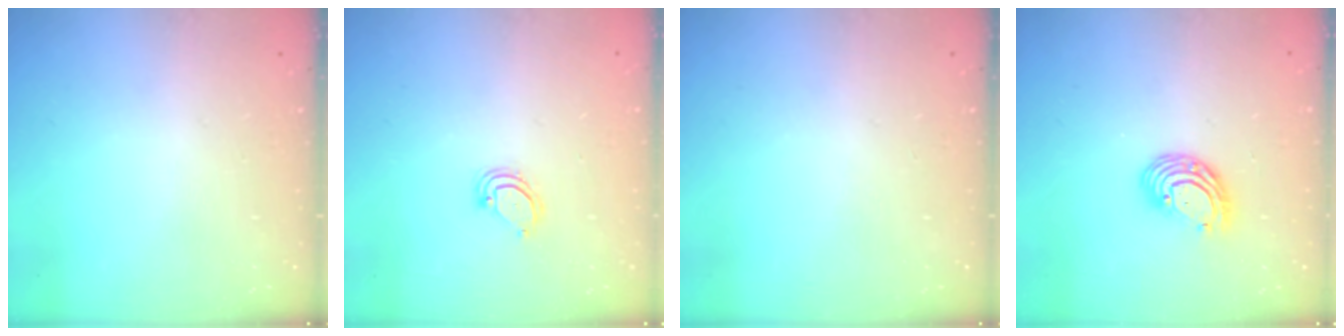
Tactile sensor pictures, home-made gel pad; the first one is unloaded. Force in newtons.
{"total": 4.4, "press": 4.4, "slide": 0.3}
{"total": 0.0}
{"total": 8.2, "press": 8.1, "slide": 1.3}